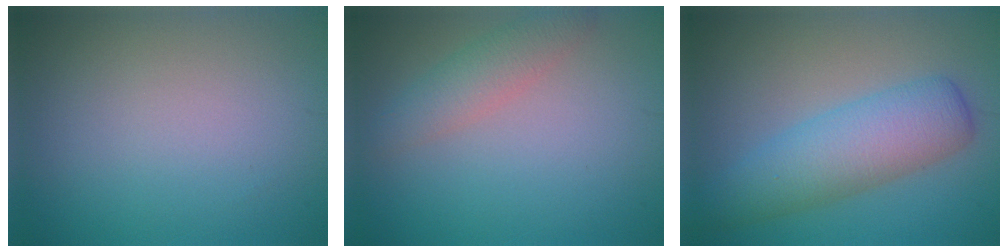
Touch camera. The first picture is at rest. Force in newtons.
{"total": 2.7, "press": 2.7, "slide": 0.0}
{"total": 5.9, "press": 5.9, "slide": 0.3}